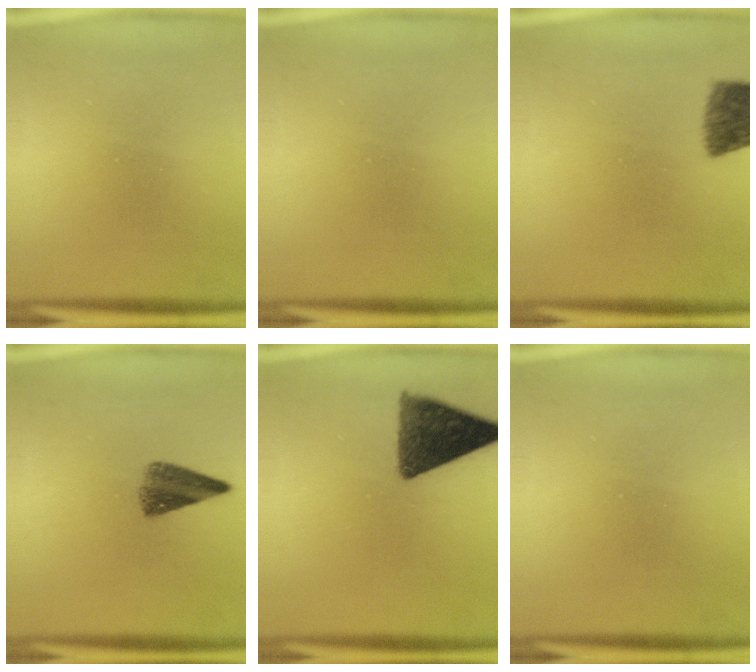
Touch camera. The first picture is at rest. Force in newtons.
{"total": 0.0}
{"total": 7.9}
{"total": 5.2}
{"total": 11.0}
{"total": 0.0}